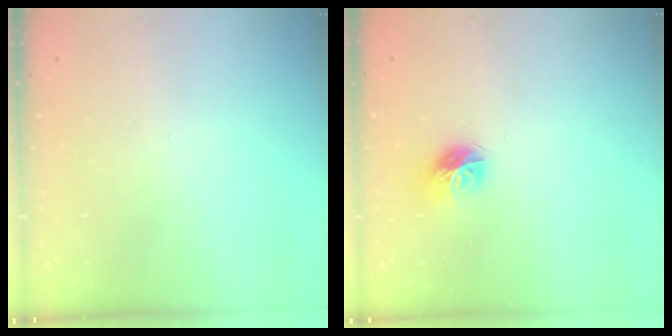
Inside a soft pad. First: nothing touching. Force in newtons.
{"total": 8.8, "press": 8.8, "slide": 0.4}